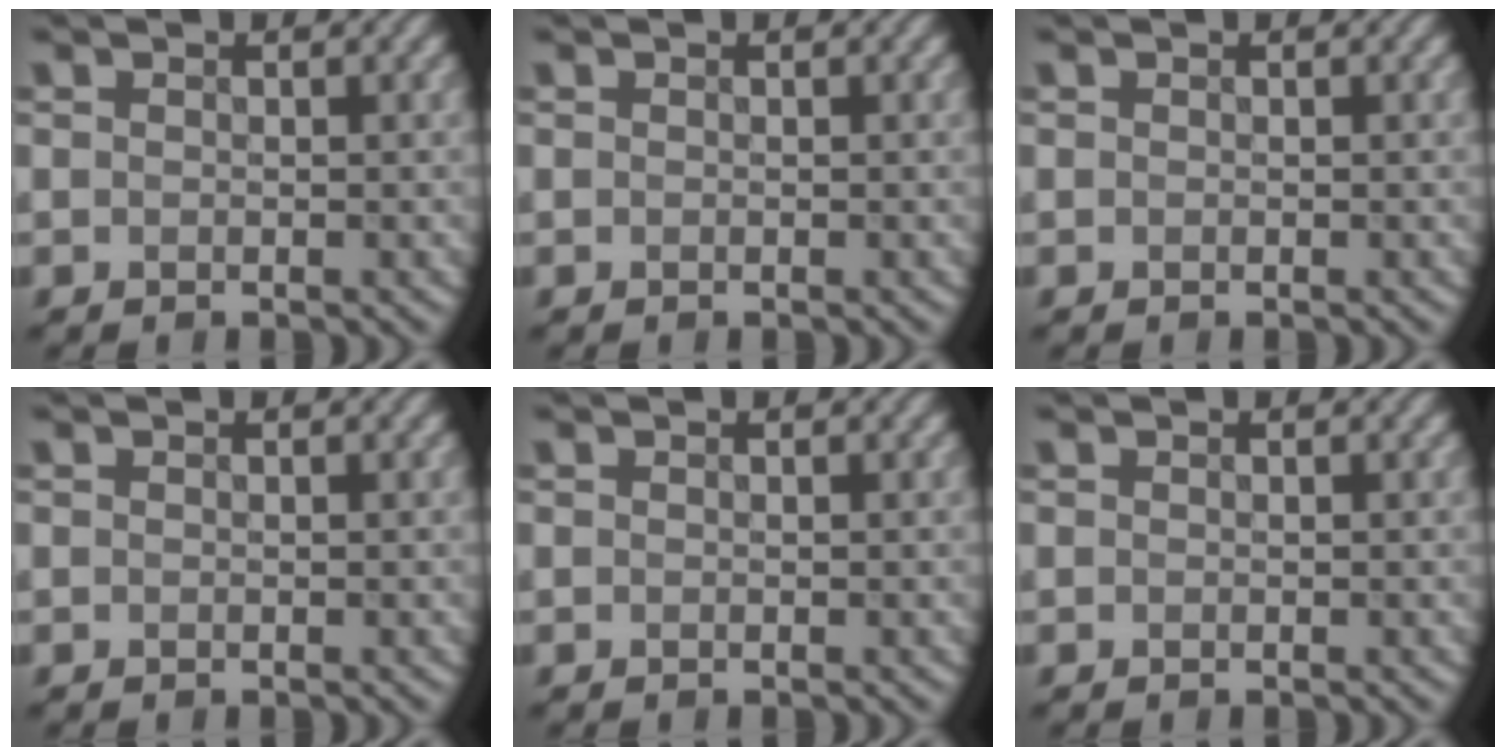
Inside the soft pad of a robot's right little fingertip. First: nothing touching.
{"total": 0.0}
{"total": 0.0}
{"total": 0.0}
{"total": 0.0}
{"total": 0.0}